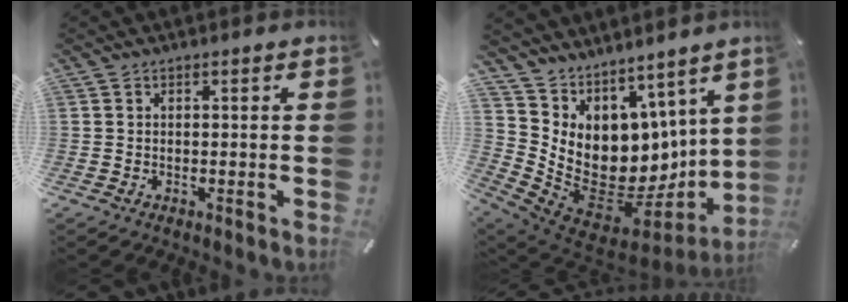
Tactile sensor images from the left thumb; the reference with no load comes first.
{"total": 10.4, "force": [0.1, 9.0, 5.3], "torque": [-0.105, -0.066, 0.013]}